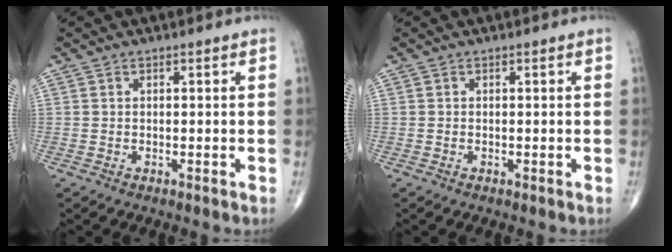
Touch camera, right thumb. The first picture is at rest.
{"total": 0.0}